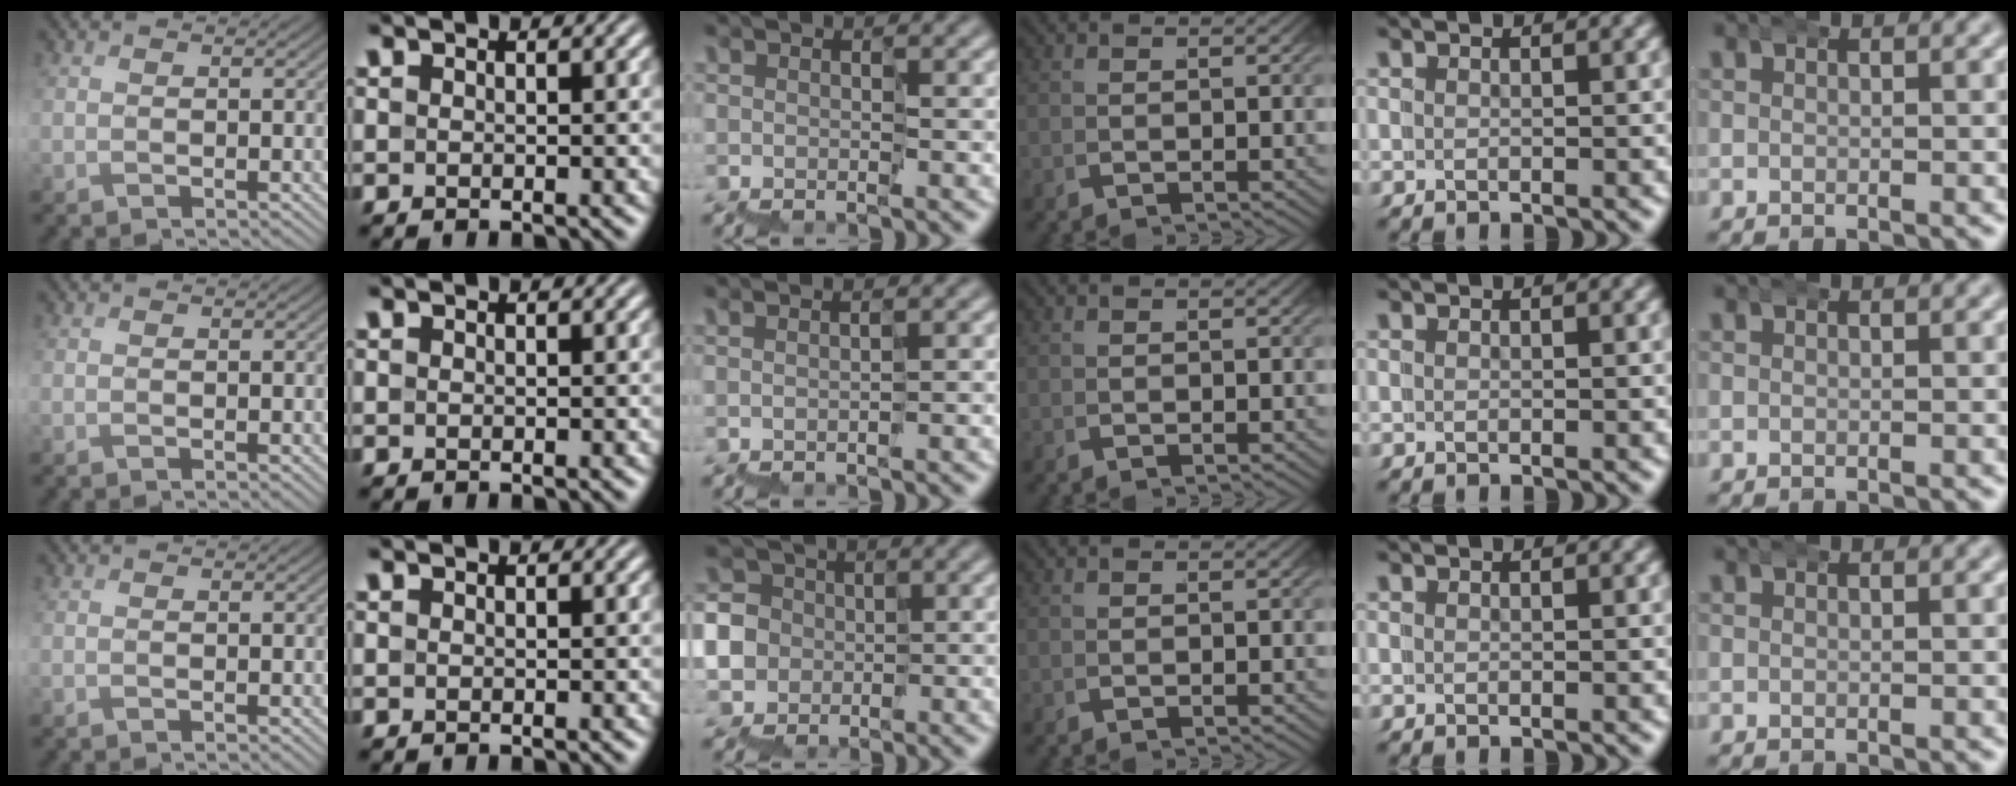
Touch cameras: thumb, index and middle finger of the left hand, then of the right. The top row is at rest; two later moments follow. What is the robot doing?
{"motion": "wrap", "object": "belt"}